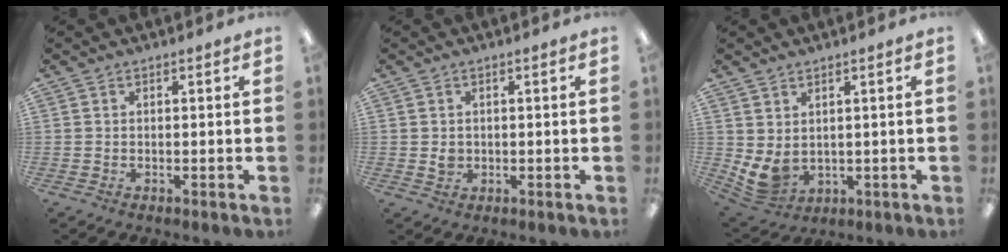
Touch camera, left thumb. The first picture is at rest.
{"total": 2.0, "force": [0.0, 1.8, 1.0], "torque": [-0.011, 0.001, -0.003]}
{"total": 5.6, "force": [1.0, 4.2, 3.6], "torque": [-0.091, -0.016, 0.019]}